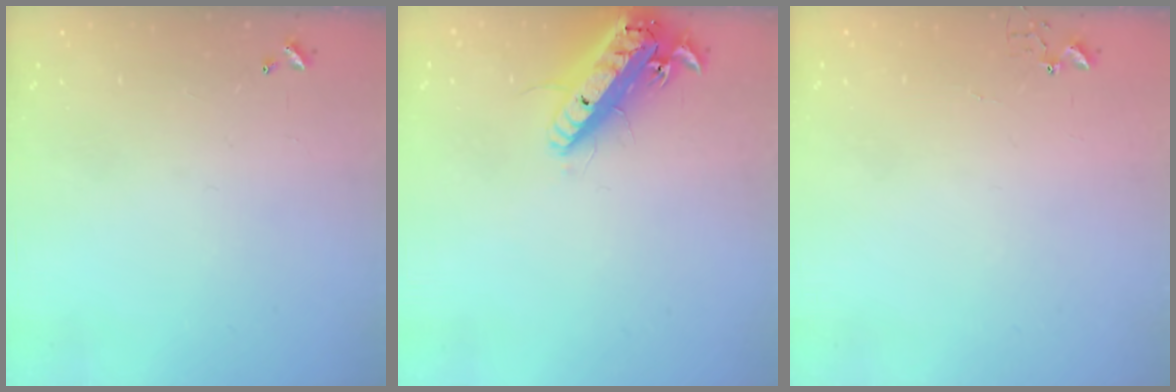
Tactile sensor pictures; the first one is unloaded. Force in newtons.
{"total": 16.4, "press": 16.0, "slide": 3.4}
{"total": 2.9, "press": 2.9, "slide": 0.4}